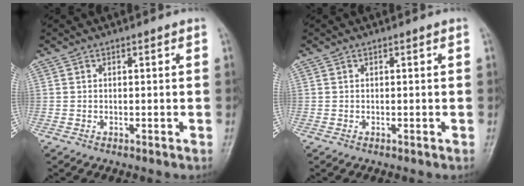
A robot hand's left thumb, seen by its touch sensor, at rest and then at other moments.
{"total": 0.0}